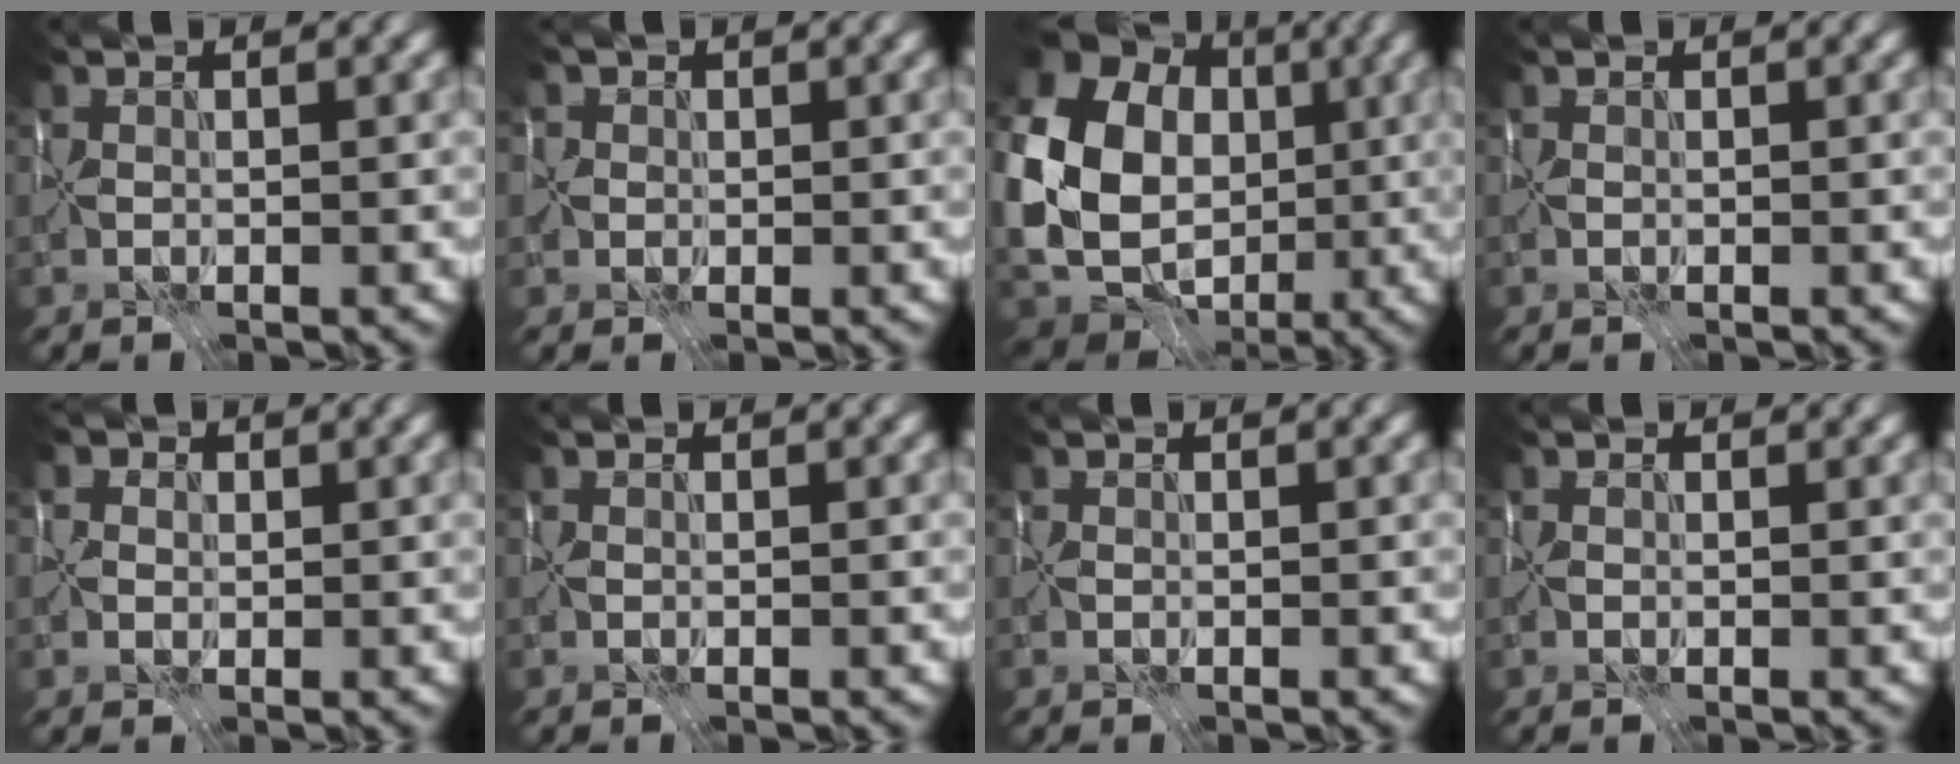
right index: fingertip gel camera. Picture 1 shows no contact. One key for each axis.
{"total": 2.6, "fx": 0.9, "fy": 2.4, "fz": 0.6, "tx": 0.001, "ty": 0.010, "tz": -0.001}
{"total": 16.4, "fx": 0.8, "fy": 13.7, "fz": 8.9, "tx": -0.185, "ty": -0.002, "tz": 0.008}
{"total": 0.0}
{"total": 3.4, "fx": 1.4, "fy": 2.8, "fz": 1.3, "tx": -0.008, "ty": 0.012, "tz": -0.003}
{"total": 0.0}
{"total": 0.0}
{"total": 0.8, "fx": 0.6, "fy": 0.5, "fz": 0.4, "tx": -0.005, "ty": -0.002, "tz": 0.004}